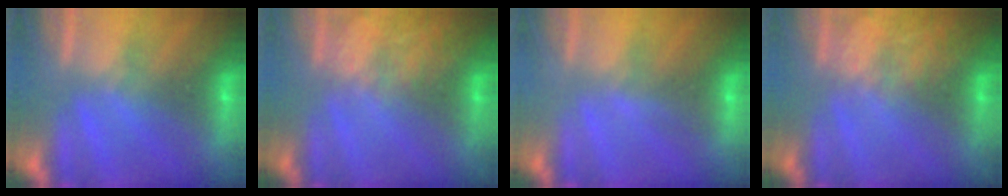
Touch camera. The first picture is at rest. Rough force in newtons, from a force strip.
{"total": 2.1}
{"total": 2.8}
{"total": 2.1}